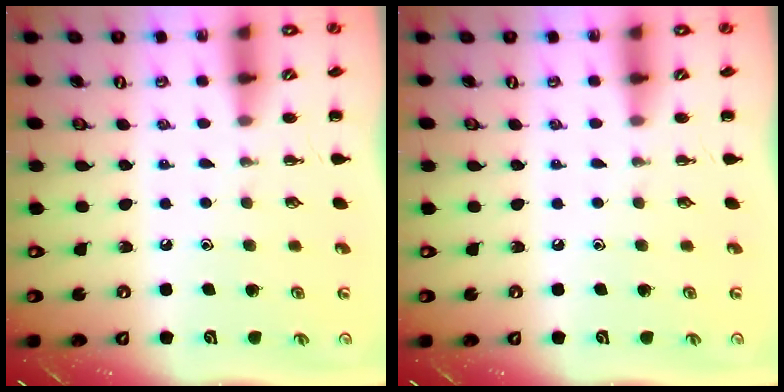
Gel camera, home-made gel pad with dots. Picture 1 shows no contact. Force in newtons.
{"total": 0.0}